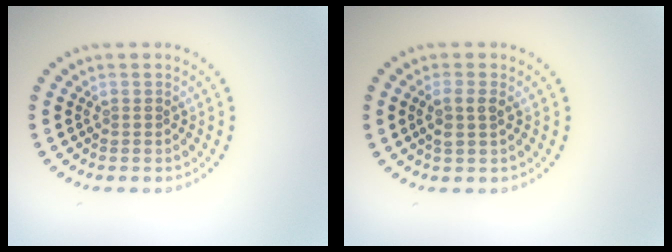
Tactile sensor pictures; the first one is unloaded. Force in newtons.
{"total": 1.8, "press": 1.7, "slide": 0.8}